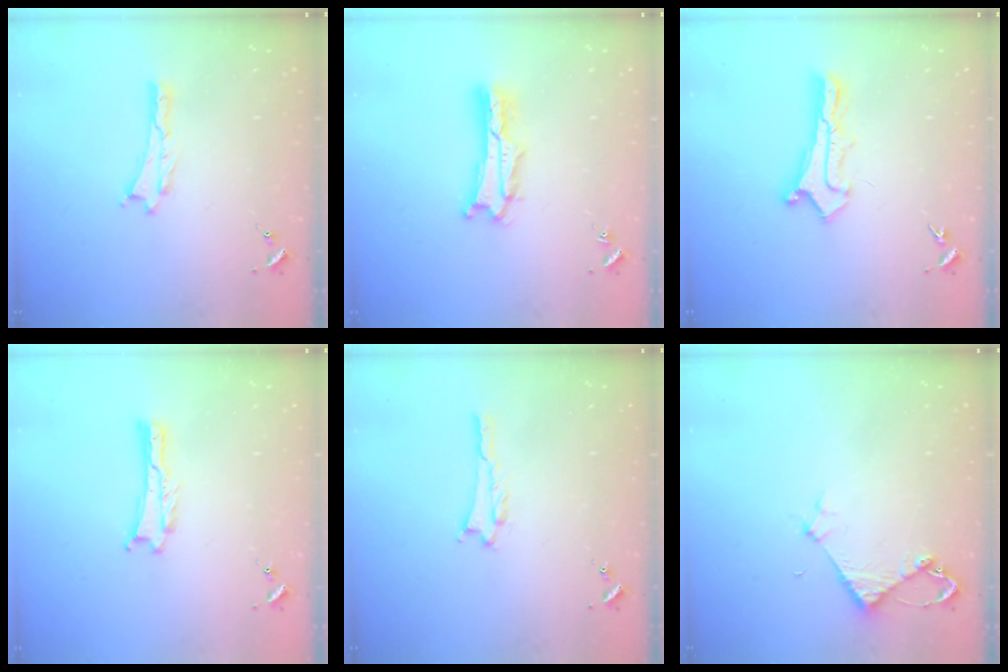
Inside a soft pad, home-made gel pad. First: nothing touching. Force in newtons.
{"total": 2.1, "press": 2.1, "slide": 0.3}
{"total": 1.1, "press": 1.1, "slide": 0.1}
{"total": 0.0}
{"total": 0.6, "press": 0.6, "slide": 0.1}
{"total": 3.2, "press": 3.2, "slide": 0.2}